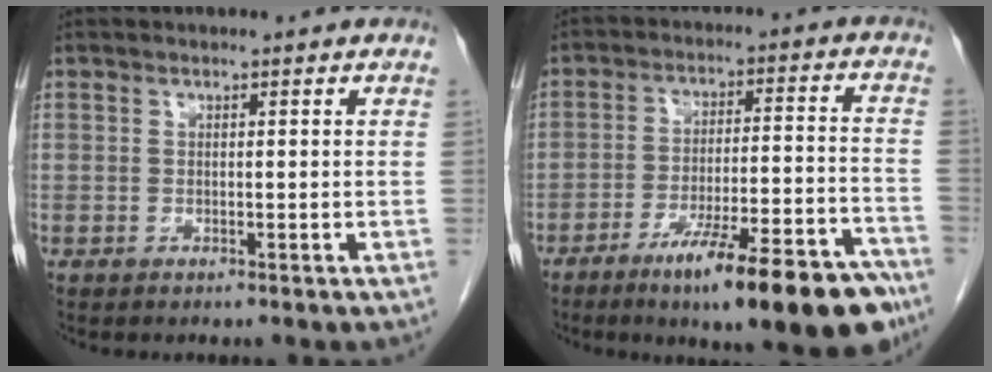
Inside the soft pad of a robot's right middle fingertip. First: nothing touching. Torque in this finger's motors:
{"motor_torque": [1.09, -1.05, 0.66, 0.13]}